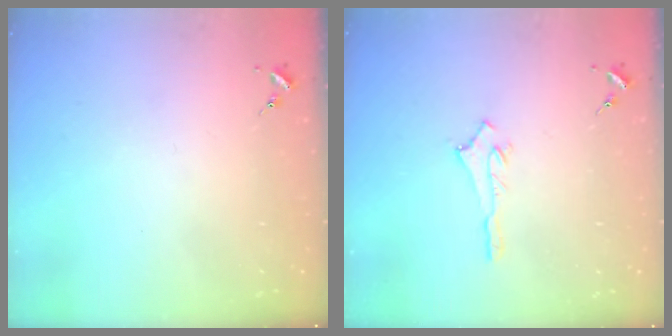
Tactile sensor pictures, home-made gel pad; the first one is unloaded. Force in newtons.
{"total": 2.6, "press": 2.5, "slide": 0.4}